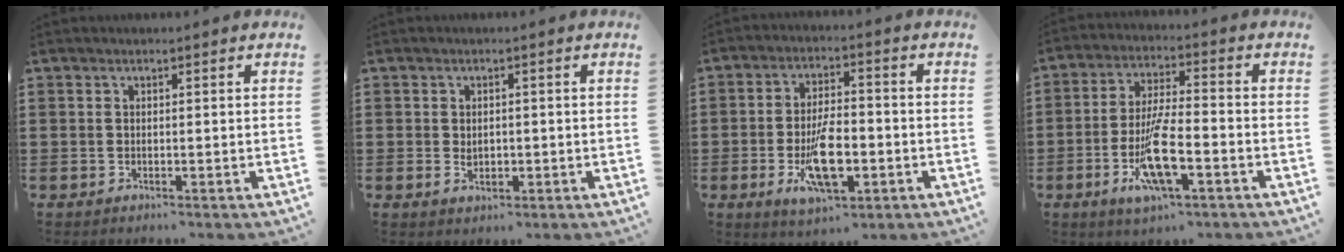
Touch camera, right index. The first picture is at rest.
{"total": 1.7, "force": [0.0, 1.4, 1.0], "torque": [-0.022, 0.008, -0.002]}
{"total": 9.4, "force": [-2.8, 3.9, 8.2], "torque": [-0.157, -0.003, -0.044]}
{"total": 9.5, "force": [-3.6, 2.4, 8.5], "torque": [-0.175, -0.007, -0.066]}